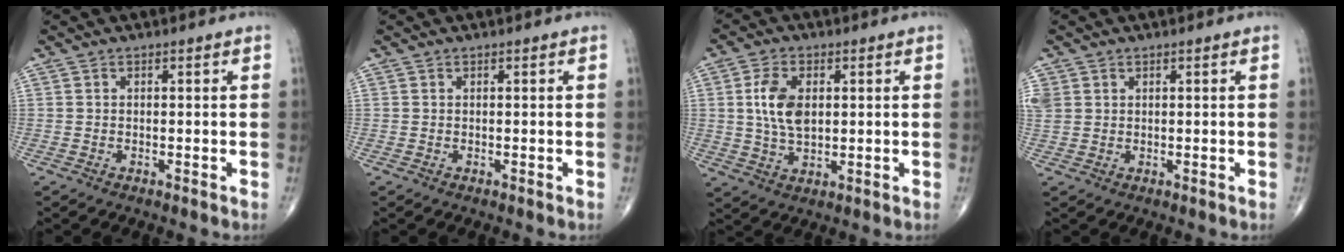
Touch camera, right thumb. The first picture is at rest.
{"total": 0.0}
{"total": 8.2, "force": [1.4, 4.8, 6.5], "torque": [-0.121, -0.006, 0.028]}
{"total": 5.5, "force": [1.6, 4.8, 2.1], "torque": [-0.065, 0.009, 0.041]}